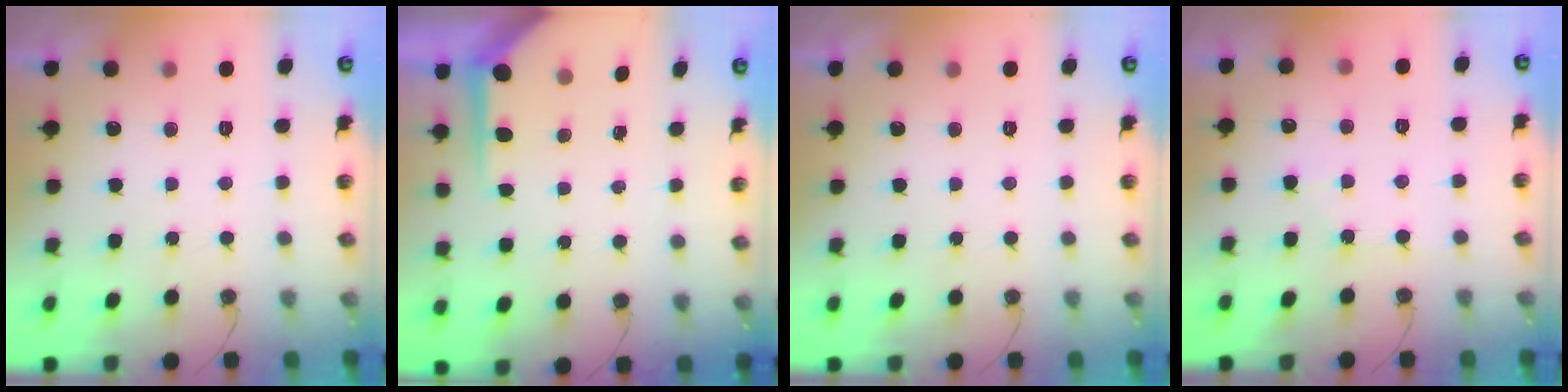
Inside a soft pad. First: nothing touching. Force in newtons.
{"total": 5.3, "press": 5.3, "slide": 0.3}
{"total": 0.0}
{"total": 4.6, "press": 4.6, "slide": 0.7}